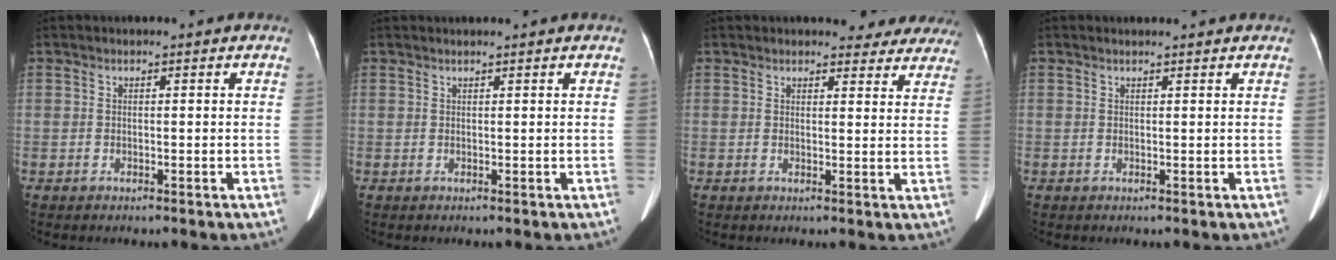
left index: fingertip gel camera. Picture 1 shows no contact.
{"total": 1.5, "force": [1.3, -0.4, 0.6], "torque": [-0.011, 0.013, 0.024]}
{"total": 8.5, "force": [7.9, 2.9, 1.3], "torque": [0.022, -0.009, 0.063]}
{"total": 1.6, "force": [1.5, 0.3, 0.3], "torque": [-0.009, 0.018, 0.019]}